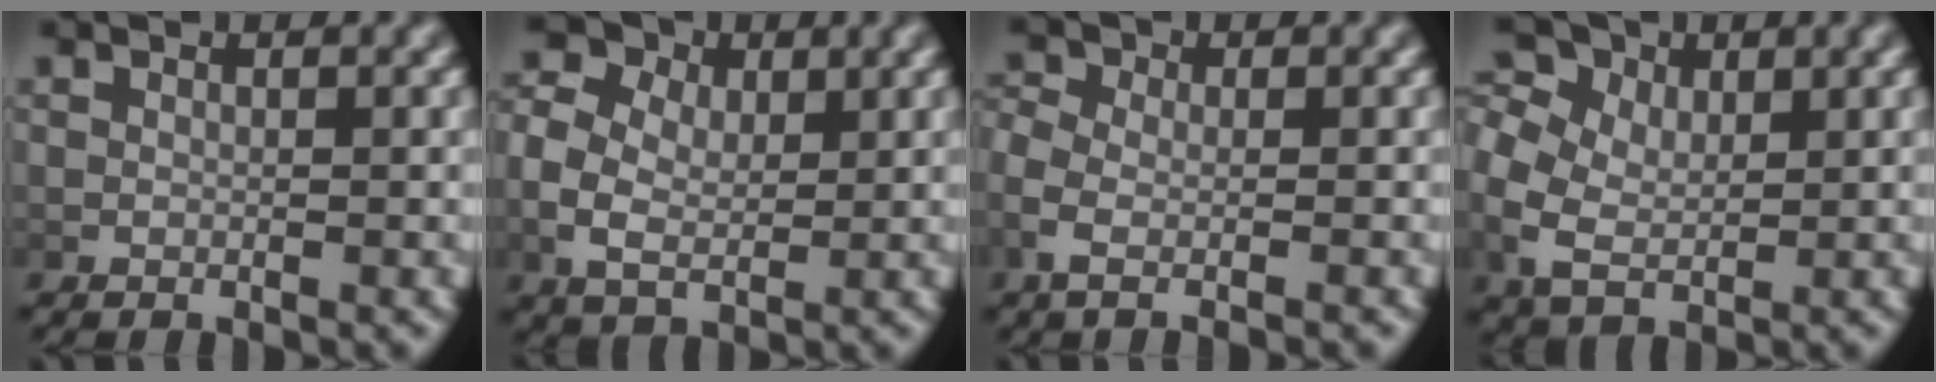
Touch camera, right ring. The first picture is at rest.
{"total": 8.1, "force": [2.1, 6.4, 4.4], "torque": [-0.088, -0.006, 0.033]}
{"total": 2.9, "force": [-0.8, 1.8, 2.1], "torque": [-0.060, -0.009, -0.013]}
{"total": 7.4, "force": [1.9, 6.0, 4.0], "torque": [-0.098, -0.015, 0.036]}